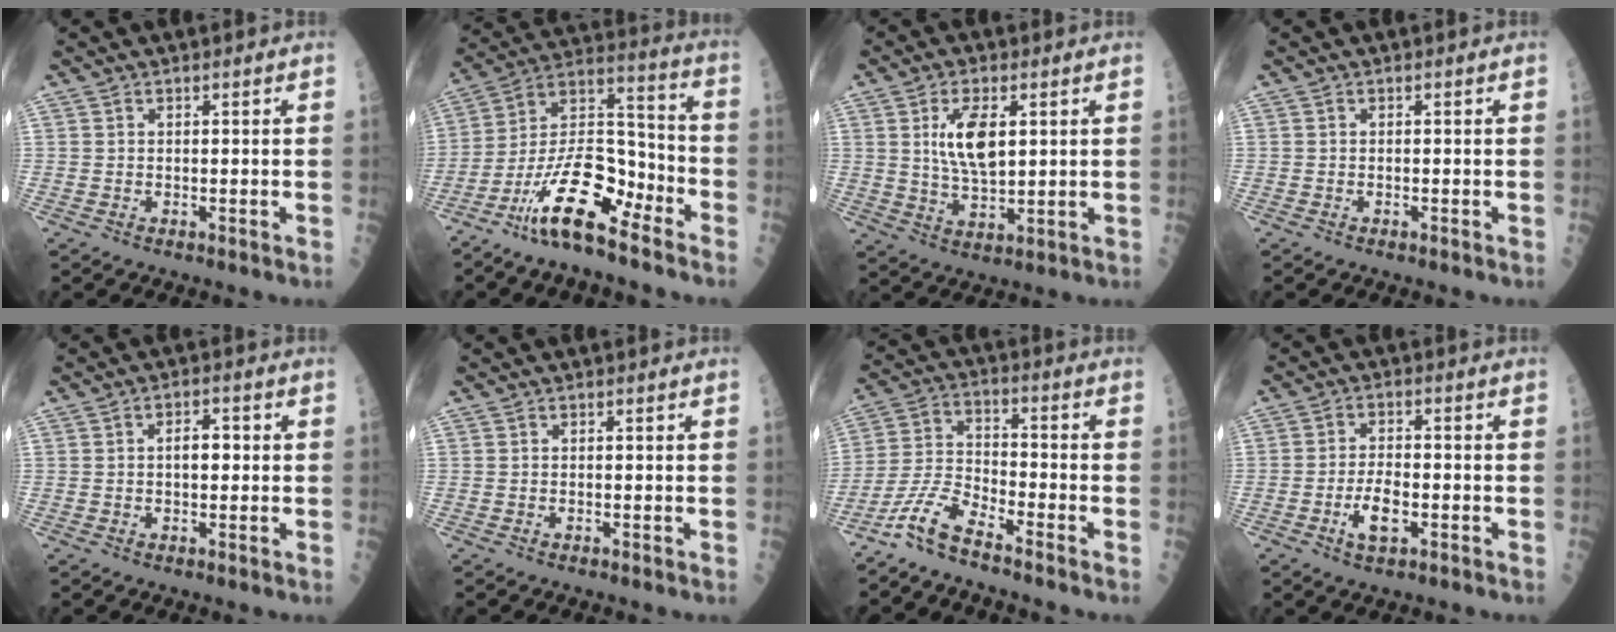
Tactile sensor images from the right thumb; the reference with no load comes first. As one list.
[{"total": 16.6, "force": [-10.5, 5.3, 11.7], "torque": [-0.205, 0.082, -0.193]}, {"total": 8.8, "force": [2.3, 3.9, 7.6], "torque": [-0.130, -0.015, 0.045]}, {"total": 0.0}, {"total": 3.5, "force": [0.1, 1.9, 2.9], "torque": [-0.035, 0.010, -0.001]}, {"total": 0.0}, {"total": 8.6, "force": [-6.6, 1.3, 5.3], "torque": [-0.130, 0.041, -0.141]}, {"total": 5.5, "force": [-2.0, 2.3, 4.6], "torque": [-0.082, 0.010, -0.033]}]